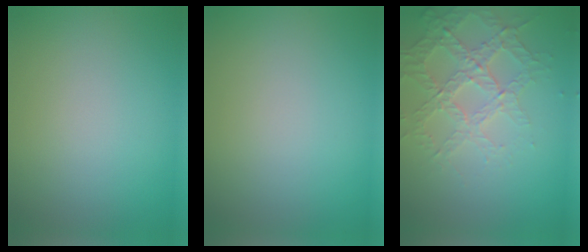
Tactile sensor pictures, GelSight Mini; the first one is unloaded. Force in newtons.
{"total": 0.0}
{"total": 3.7, "press": 3.4, "slide": 1.5}